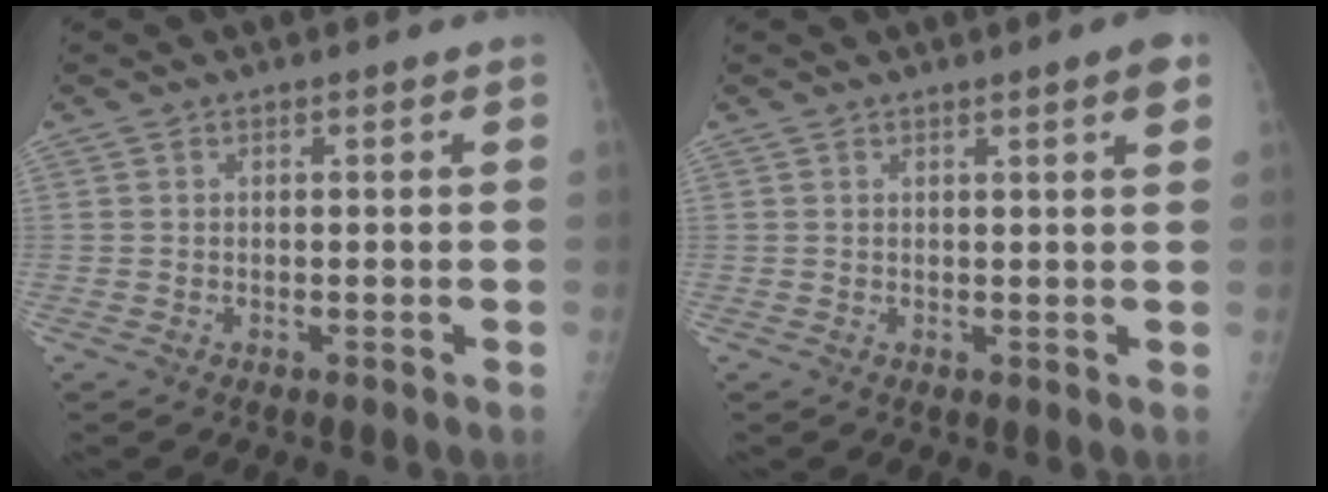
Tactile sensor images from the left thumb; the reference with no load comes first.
{"total": 3.0, "force": [1.6, 0.1, 2.6], "torque": [-0.035, -0.006, 0.021]}